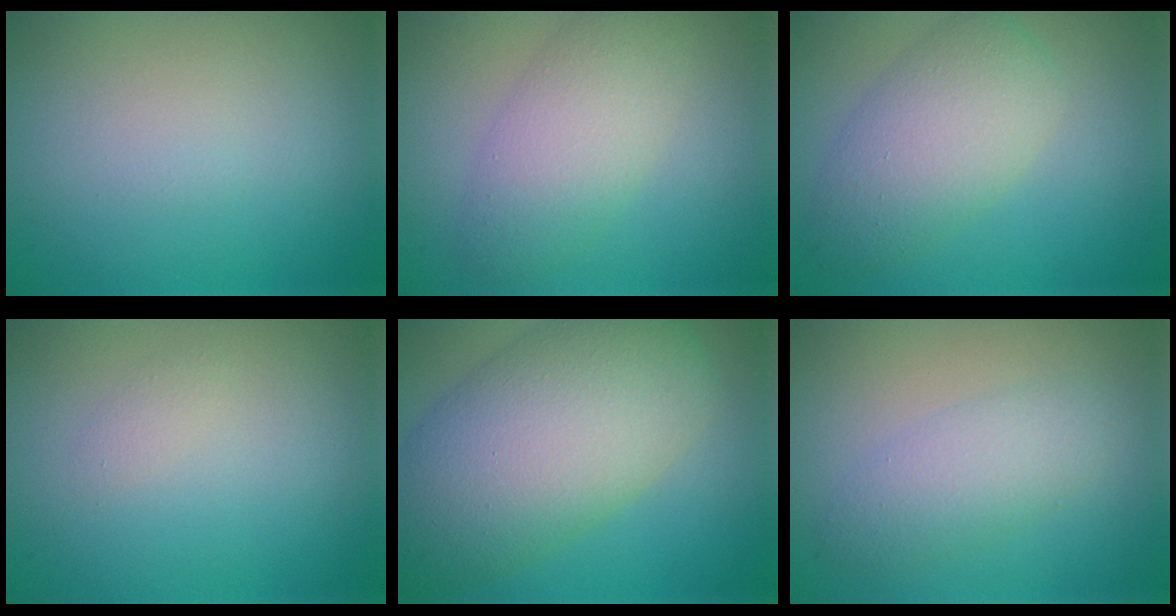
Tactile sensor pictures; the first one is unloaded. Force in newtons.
{"total": 4.5, "press": 4.5, "slide": 0.1}
{"total": 5.1, "press": 5.1, "slide": 0.1}
{"total": 0.6, "press": 0.6, "slide": 0.1}
{"total": 11.1, "press": 11.1, "slide": 0.4}
{"total": 3.0, "press": 3.0, "slide": 0.1}